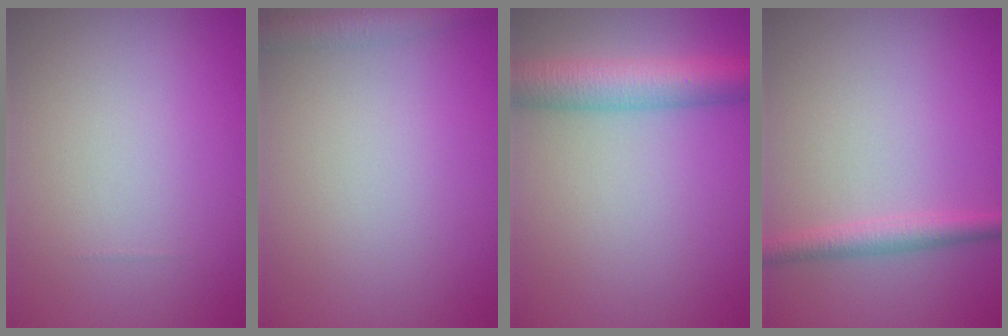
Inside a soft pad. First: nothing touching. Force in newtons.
{"total": 2.5, "press": 2.5, "slide": 0.1}
{"total": 5.8, "press": 5.8, "slide": 0.1}
{"total": 2.3, "press": 2.3, "slide": 0.1}